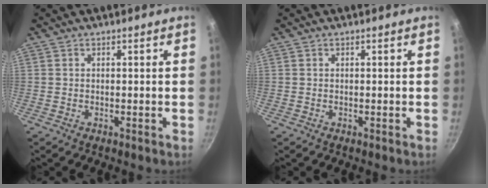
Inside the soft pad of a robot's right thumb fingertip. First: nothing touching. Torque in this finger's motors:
{"motor_torque": [-0.29, 0.05, -0.13, 0.00, 0.00]}